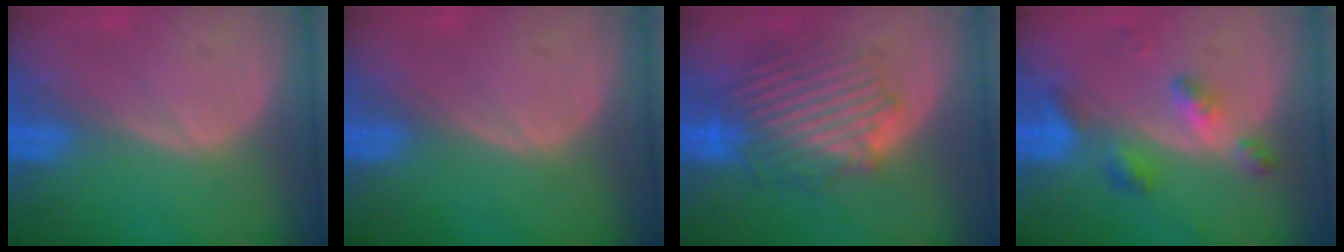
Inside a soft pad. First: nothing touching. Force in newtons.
{"total": 0.0}
{"total": 8.9, "press": 8.5, "slide": 2.7}
{"total": 5.5, "press": 4.8, "slide": 2.7}